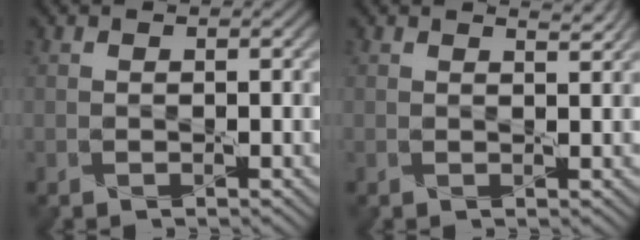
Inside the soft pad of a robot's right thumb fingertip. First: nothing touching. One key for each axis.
{"total": 1.4, "fx": 1.3, "fy": 0.1, "fz": 0.5, "tx": -0.013, "ty": -0.003, "tz": 0.015}